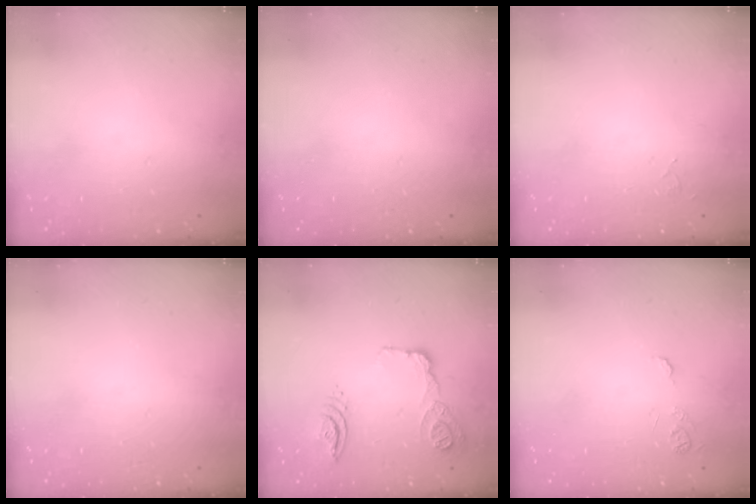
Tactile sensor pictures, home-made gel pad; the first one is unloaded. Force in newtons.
{"total": 0.0}
{"total": 5.2, "press": 5.2, "slide": 0.4}
{"total": 0.0}
{"total": 21.3, "press": 16.2, "slide": 13.8}
{"total": 7.2, "press": 7.2, "slide": 0.7}